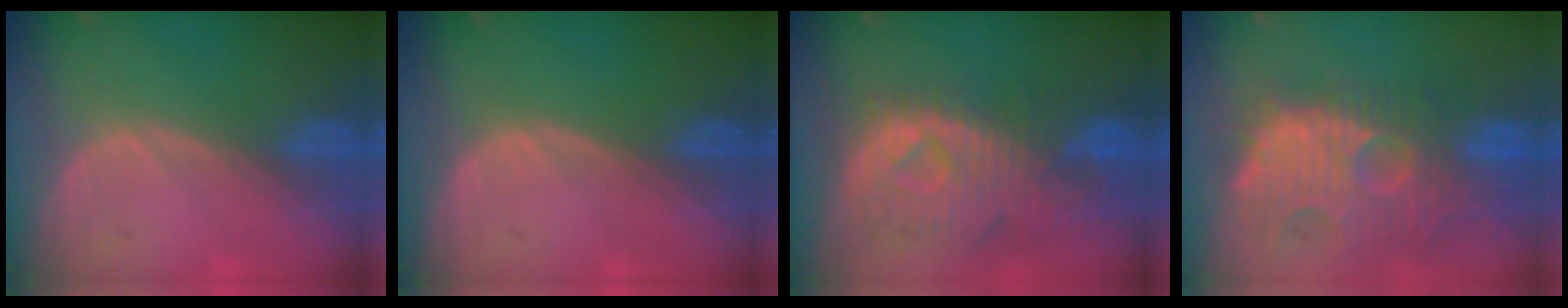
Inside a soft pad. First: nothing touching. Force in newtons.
{"total": 0.0}
{"total": 11.3, "press": 9.7, "slide": 5.7}
{"total": 13.8, "press": 12.3, "slide": 6.4}